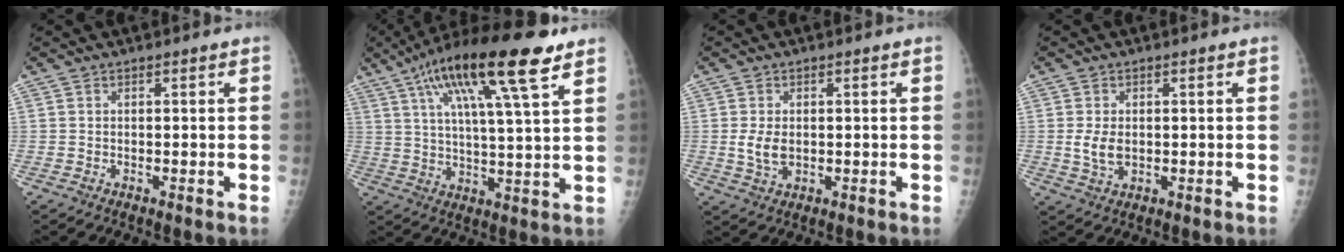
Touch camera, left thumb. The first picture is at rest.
{"total": 19.7, "force": [10.3, 3.8, 16.3], "torque": [-0.274, -0.005, 0.170]}
{"total": 4.2, "force": [0.0, 2.6, 3.2], "torque": [-0.063, -0.007, 0.005]}
{"total": 4.3, "force": [0.0, 2.7, 3.3], "torque": [-0.064, -0.007, 0.005]}